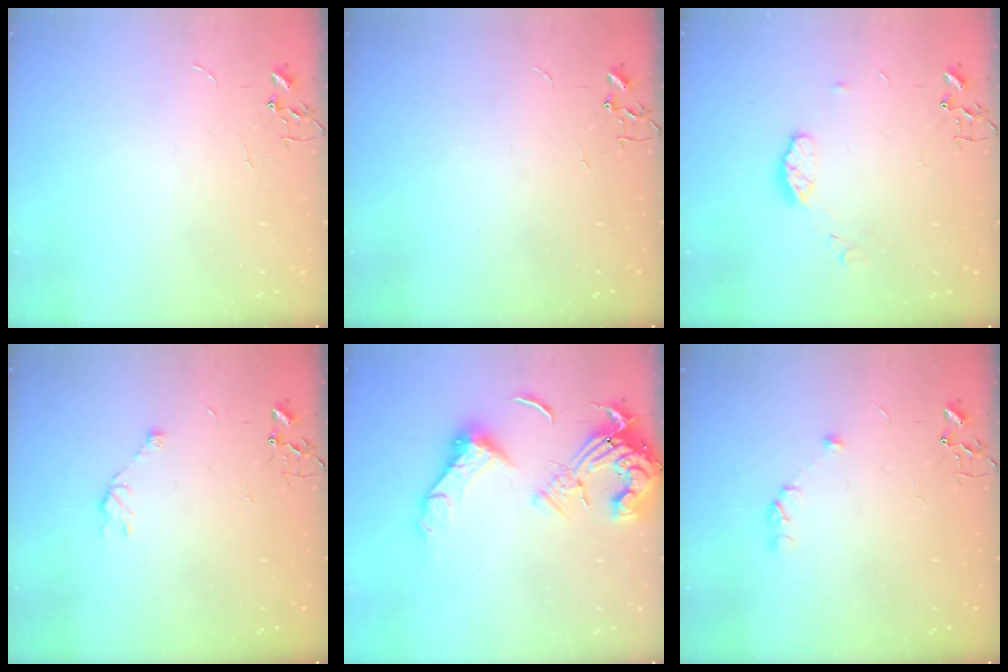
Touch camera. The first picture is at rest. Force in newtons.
{"total": 0.0}
{"total": 6.7, "press": 6.7, "slide": 0.5}
{"total": 5.8, "press": 5.7, "slide": 1.2}
{"total": 15.8, "press": 15.7, "slide": 1.9}
{"total": 5.4, "press": 5.3, "slide": 0.7}